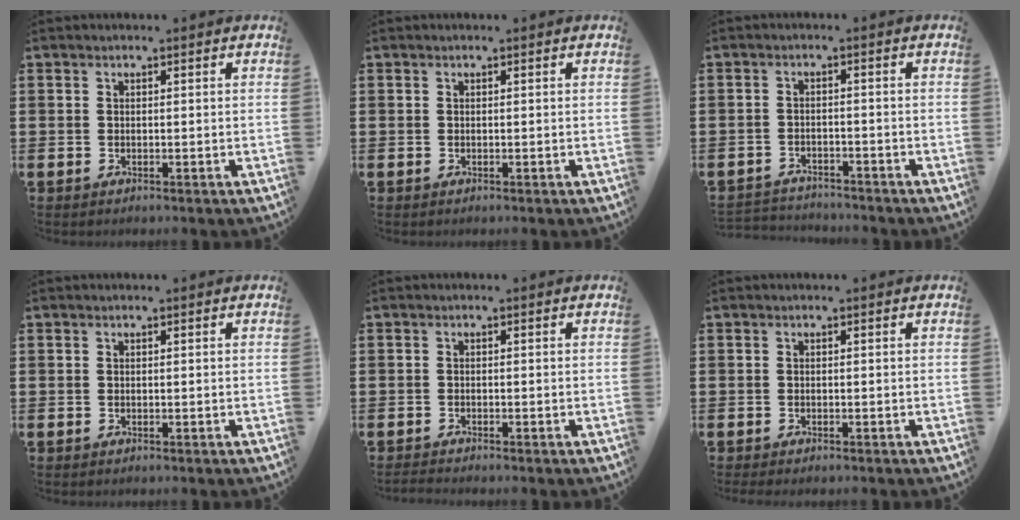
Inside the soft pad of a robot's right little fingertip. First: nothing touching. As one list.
[{"total": 0.0}, {"total": 2.3, "force": [-2.3, 0.2, -0.3], "torque": [-0.001, 0.001, -0.051]}, {"total": 0.0}, {"total": 0.6, "force": [-0.6, 0.0, 0.1], "torque": [-0.003, -0.002, -0.012]}, {"total": 0.0}]